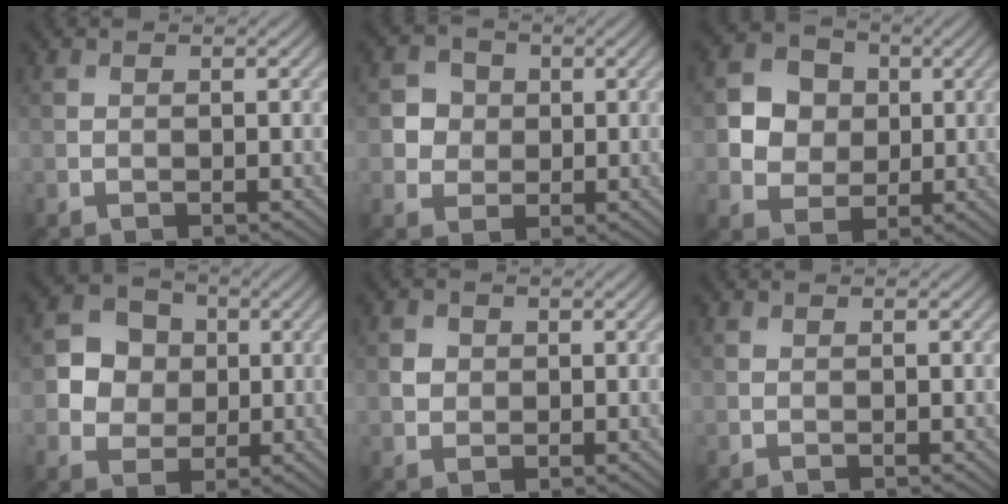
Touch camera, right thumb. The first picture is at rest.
{"total": 3.6, "force": [0.3, 3.4, 1.2], "torque": [-0.032, 0.001, -0.004]}
{"total": 6.3, "force": [0.7, 5.6, 2.8], "torque": [-0.067, 0.005, -0.002]}
{"total": 6.1, "force": [0.4, 5.6, 2.6], "torque": [-0.059, 0.006, -0.009]}
{"total": 1.7, "force": [0.2, 1.6, 0.5], "torque": [-0.012, -0.004, 0.003]}
{"total": 0.0}